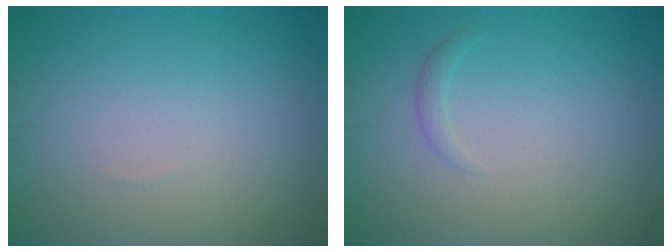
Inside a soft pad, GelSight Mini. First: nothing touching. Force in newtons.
{"total": 0.7, "press": 0.7, "slide": 0.0}